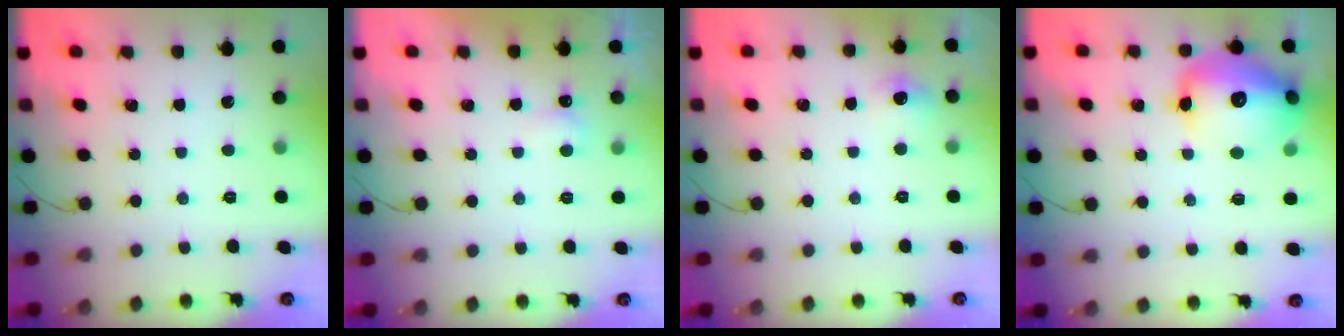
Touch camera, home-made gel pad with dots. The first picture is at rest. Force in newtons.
{"total": 2.5, "press": 2.4, "slide": 0.5}
{"total": 12.5, "press": 5.7, "slide": 11.1}
{"total": 18.4, "press": 18.2, "slide": 2.9}